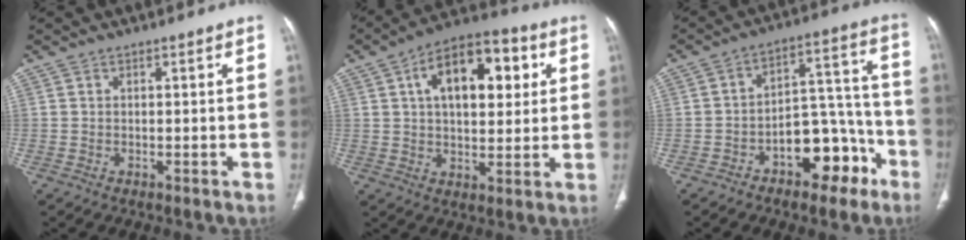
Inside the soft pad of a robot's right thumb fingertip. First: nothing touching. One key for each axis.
{"total": 17.2, "fx": 5.1, "fy": 9.3, "fz": 13.6, "tx": -0.170, "ty": 0.012, "tz": 0.073}
{"total": 13.1, "fx": -6.8, "fy": 7.3, "fz": 8.4, "tx": -0.079, "ty": 0.075, "tz": -0.097}